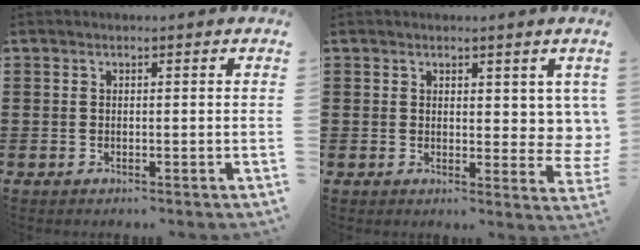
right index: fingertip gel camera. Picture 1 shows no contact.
{"total": 4.1, "force": [2.4, 2.4, 2.3], "torque": [-0.020, -0.011, 0.039]}